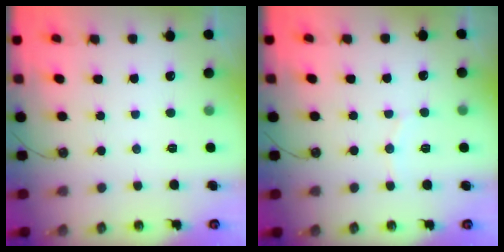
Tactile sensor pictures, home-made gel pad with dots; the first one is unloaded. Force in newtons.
{"total": 5.3, "press": 5.2, "slide": 0.7}